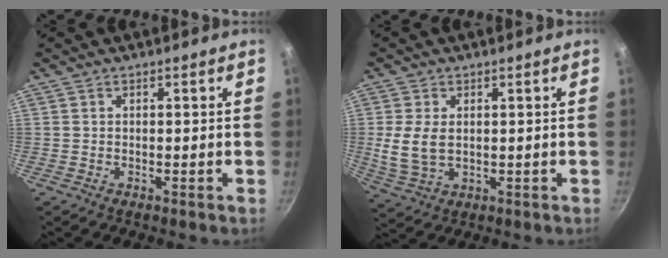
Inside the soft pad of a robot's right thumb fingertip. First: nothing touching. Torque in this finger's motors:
{"motor_torque": [-0.23, 1.91, -0.29, 0.15, 0.05]}